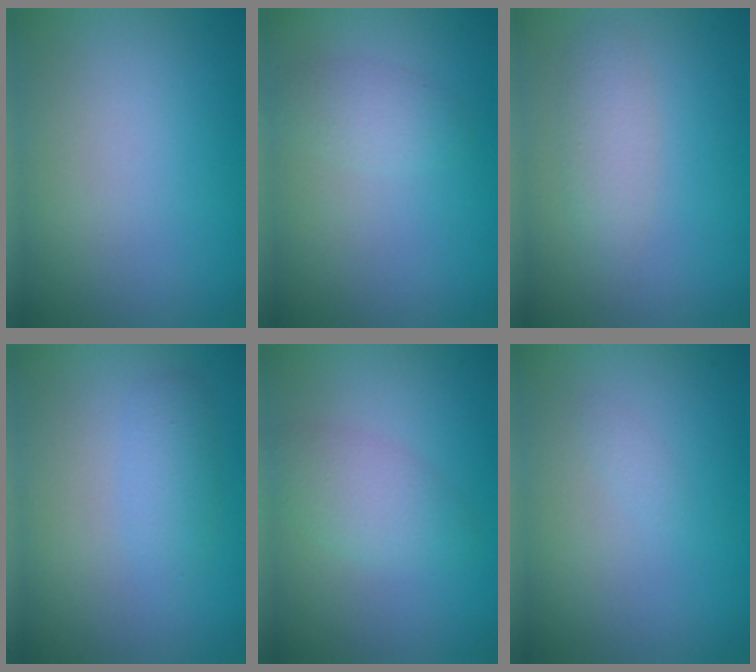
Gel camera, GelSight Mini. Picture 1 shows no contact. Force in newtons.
{"total": 1.8, "press": 1.8, "slide": 0.1}
{"total": 2.1, "press": 2.1, "slide": 0.1}
{"total": 1.9, "press": 1.9, "slide": 0.1}
{"total": 2.7, "press": 2.7, "slide": 0.1}
{"total": 0.6, "press": 0.6, "slide": 0.0}